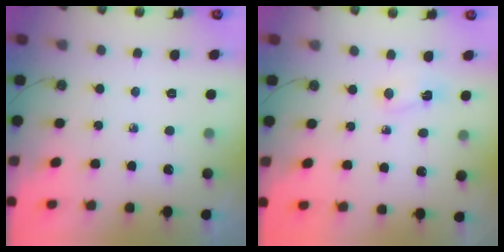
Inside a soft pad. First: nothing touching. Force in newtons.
{"total": 2.8, "press": 2.7, "slide": 0.5}